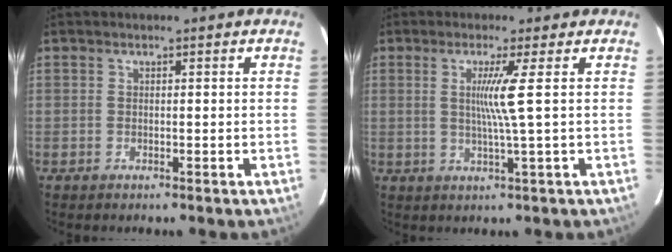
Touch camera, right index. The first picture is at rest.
{"total": 4.4, "force": [0.8, -1.3, 4.1], "torque": [-0.080, -0.007, 0.015]}